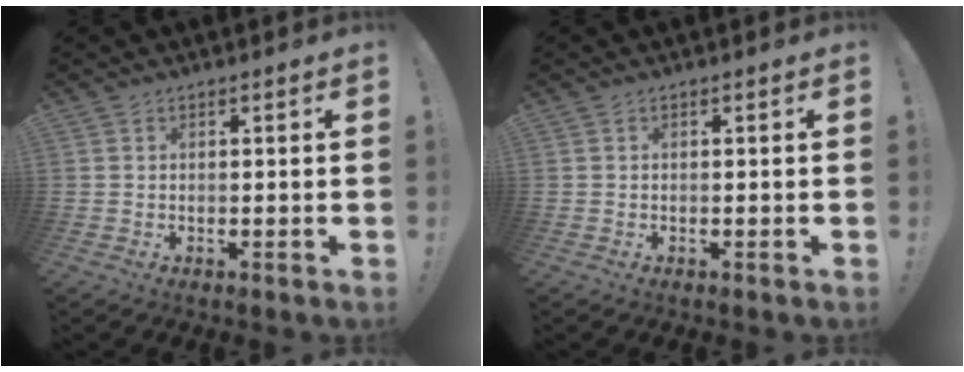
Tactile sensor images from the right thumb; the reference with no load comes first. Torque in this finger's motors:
{"motor_torque": [-0.03, 0.00, 0.02, 0.00, 0.00]}